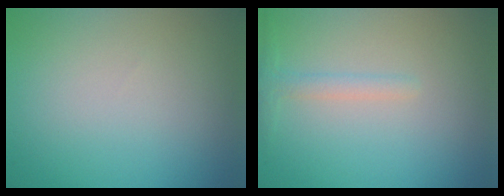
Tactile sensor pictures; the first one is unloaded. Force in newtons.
{"total": 1.5, "press": 1.5, "slide": 0.0}